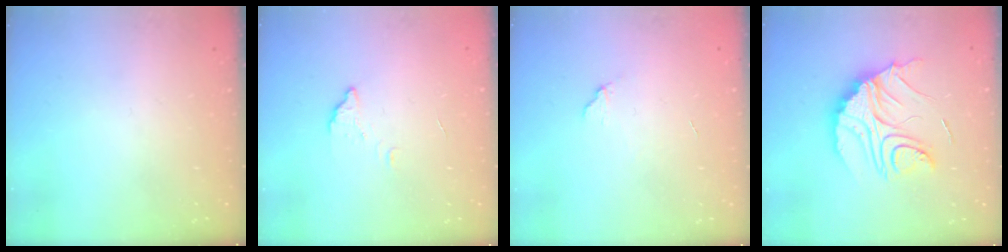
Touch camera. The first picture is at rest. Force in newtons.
{"total": 2.7, "press": 2.7, "slide": 0.2}
{"total": 5.5, "press": 5.4, "slide": 0.4}
{"total": 20.0, "press": 20.0, "slide": 1.5}